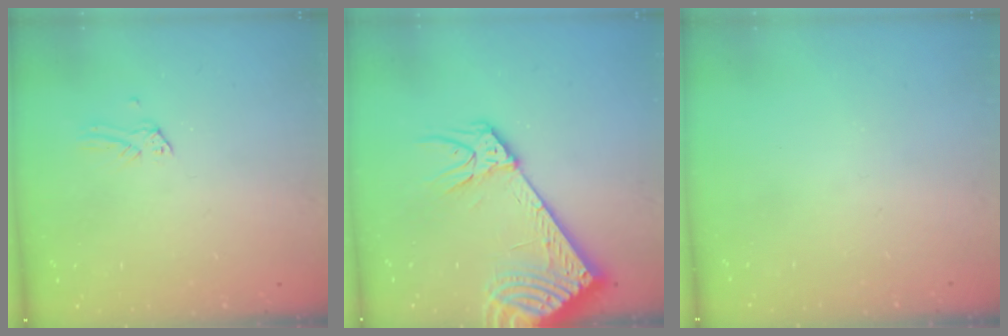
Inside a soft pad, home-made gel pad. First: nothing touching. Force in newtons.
{"total": 11.8, "press": 11.5, "slide": 2.4}
{"total": 0.0}